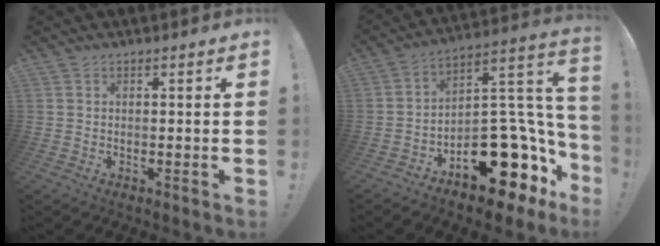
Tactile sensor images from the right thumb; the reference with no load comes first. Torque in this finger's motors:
{"motor_torque": [2.50, 2.20, 1.31, -1.46, 0.39]}